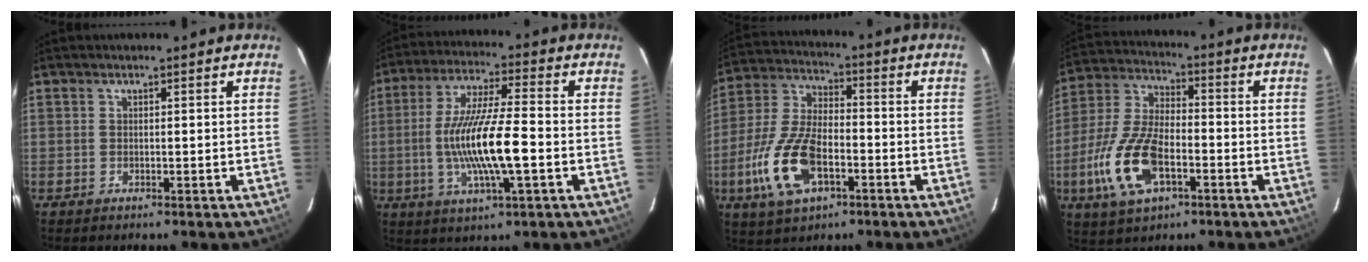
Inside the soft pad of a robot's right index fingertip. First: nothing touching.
{"total": 14.7, "force": [-2.8, 2.1, 14.2], "torque": [-0.275, -0.006, -0.049]}
{"total": 15.2, "force": [-5.8, 7.4, 11.9], "torque": [-0.271, -0.004, -0.107]}
{"total": 15.4, "force": [-5.7, 7.4, 12.3], "torque": [-0.279, -0.004, -0.105]}